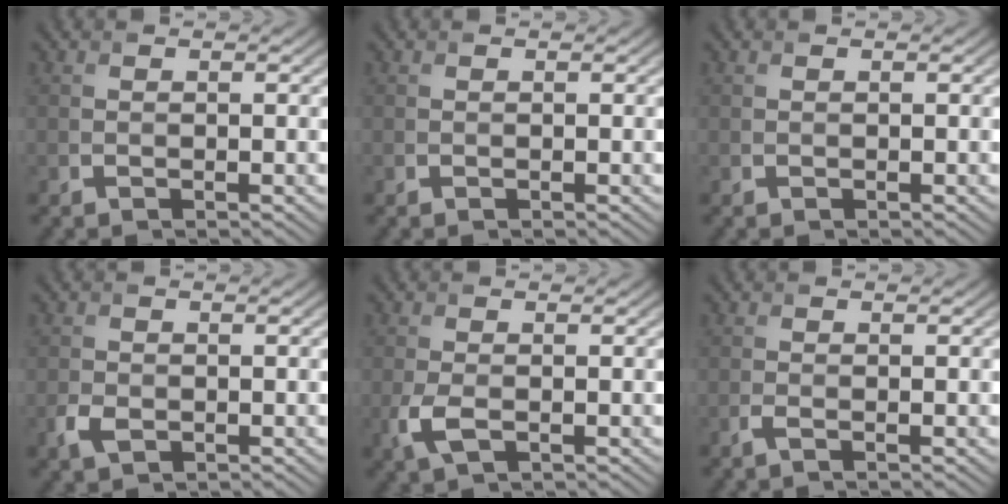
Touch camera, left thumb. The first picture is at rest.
{"total": 0.0}
{"total": 0.0}
{"total": 2.4, "force": [-1.0, 1.6, 1.4], "torque": [-0.037, -0.007, -0.021]}
{"total": 3.1, "force": [-1.0, 1.6, 2.5], "torque": [-0.069, -0.011, -0.022]}
{"total": 1.0, "force": [-0.6, 0.1, 0.8], "torque": [-0.021, 0.000, -0.015]}